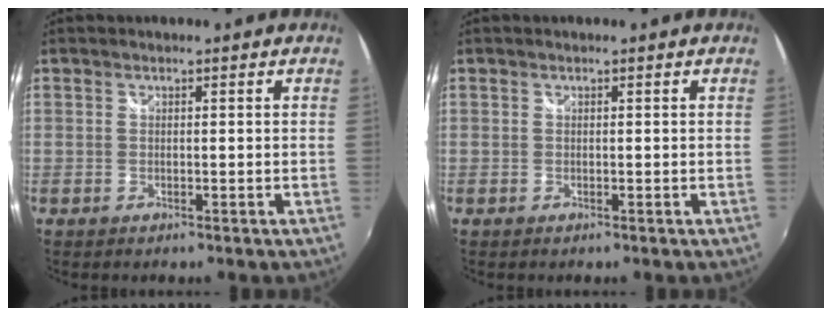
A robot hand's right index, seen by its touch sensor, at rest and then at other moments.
{"total": 0.0}